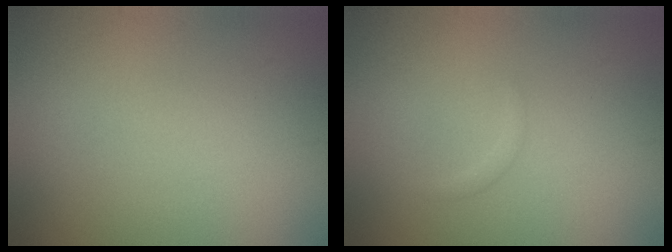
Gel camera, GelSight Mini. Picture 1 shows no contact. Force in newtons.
{"total": 0.6, "press": 0.6, "slide": 0.0}